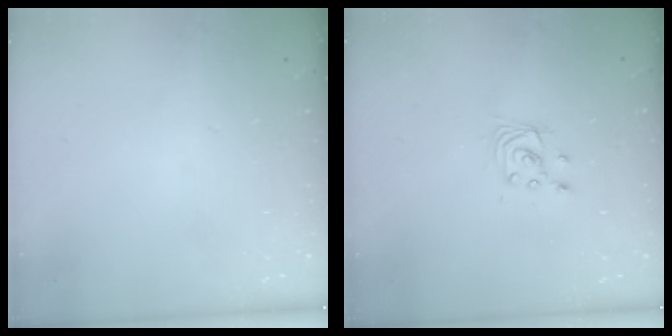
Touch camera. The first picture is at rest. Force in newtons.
{"total": 2.7, "press": 2.7, "slide": 0.2}